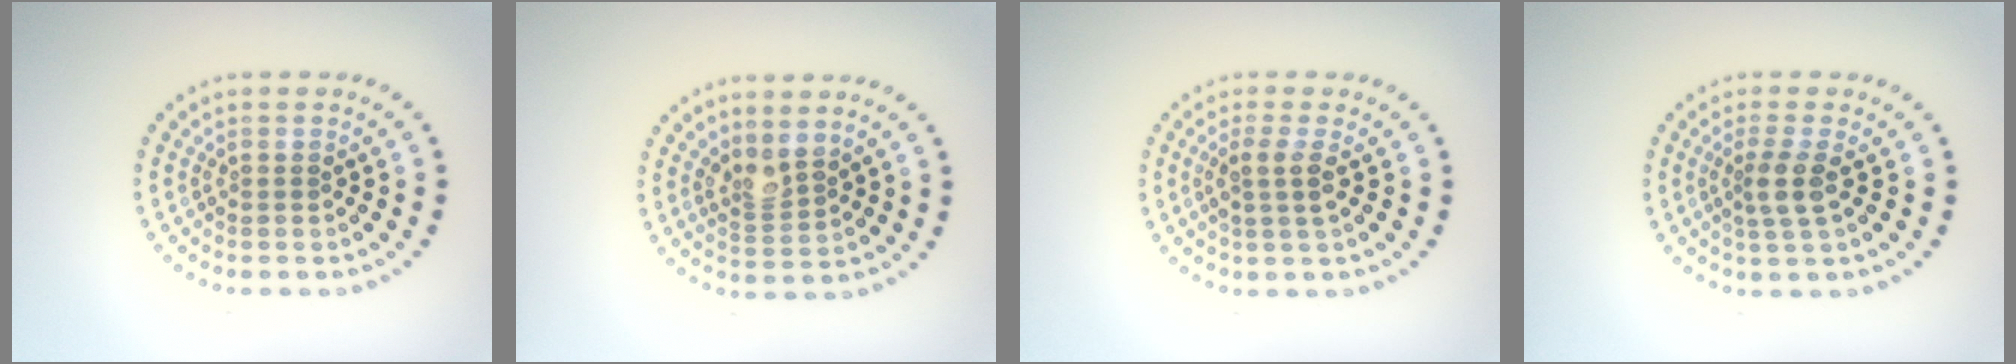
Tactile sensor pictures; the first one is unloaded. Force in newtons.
{"total": 2.0, "press": 1.6, "slide": 1.3}
{"total": 2.0, "press": 1.7, "slide": 1.0}
{"total": 2.3, "press": 1.9, "slide": 1.4}